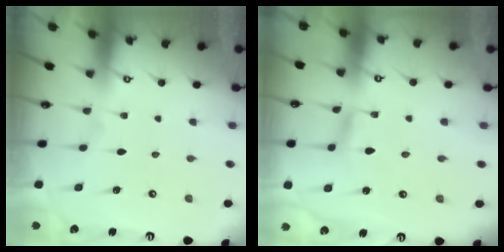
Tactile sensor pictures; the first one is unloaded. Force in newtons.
{"total": 2.5, "press": 2.5, "slide": 0.2}